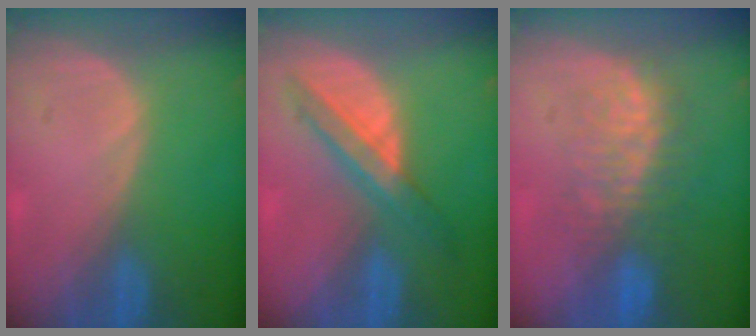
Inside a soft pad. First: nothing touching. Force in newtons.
{"total": 5.8, "press": 5.8, "slide": 0.4}
{"total": 7.9, "press": 7.6, "slide": 2.1}